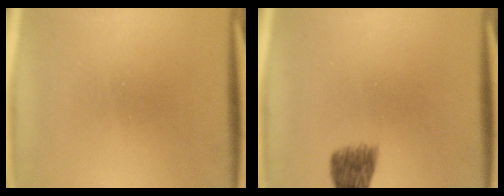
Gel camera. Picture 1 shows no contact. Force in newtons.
{"total": 4.8}